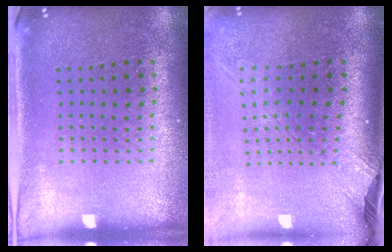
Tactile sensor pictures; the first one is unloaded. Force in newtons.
{"total": 2.6, "press": 1.9, "slide": 1.8}